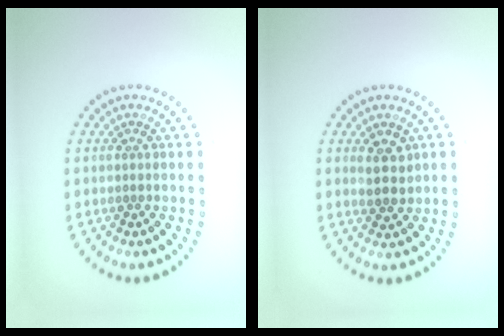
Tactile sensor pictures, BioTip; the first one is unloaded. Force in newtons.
{"total": 2.4, "press": 2.3, "slide": 0.8}